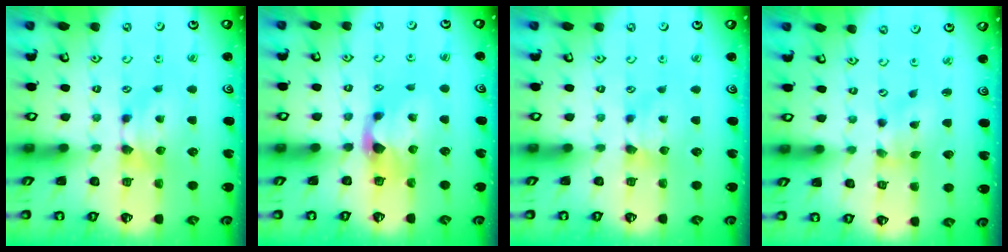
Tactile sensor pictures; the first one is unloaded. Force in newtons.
{"total": 2.1, "press": 1.6, "slide": 1.2}
{"total": 1.1, "press": 1.0, "slide": 0.2}
{"total": 1.2, "press": 0.0, "slide": 1.2}